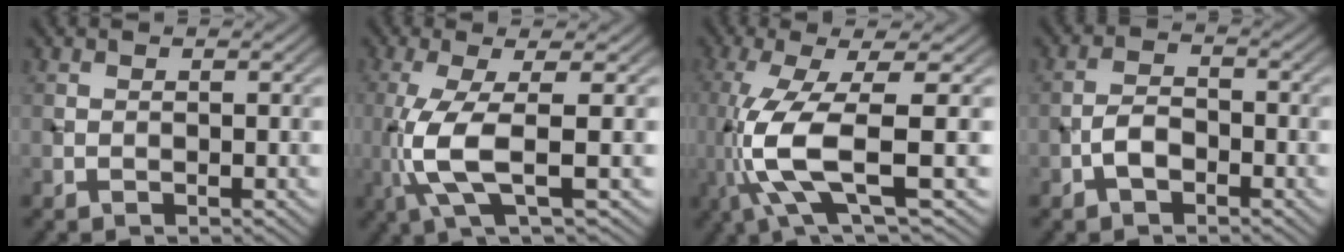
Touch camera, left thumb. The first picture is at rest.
{"total": 7.1, "force": [-0.9, 1.5, 6.8], "torque": [-0.143, 0.005, -0.025]}
{"total": 11.4, "force": [-2.3, 2.7, 10.8], "torque": [-0.222, 0.002, -0.045]}
{"total": 3.0, "force": [-1.6, 1.8, 1.9], "torque": [-0.034, 0.007, -0.035]}